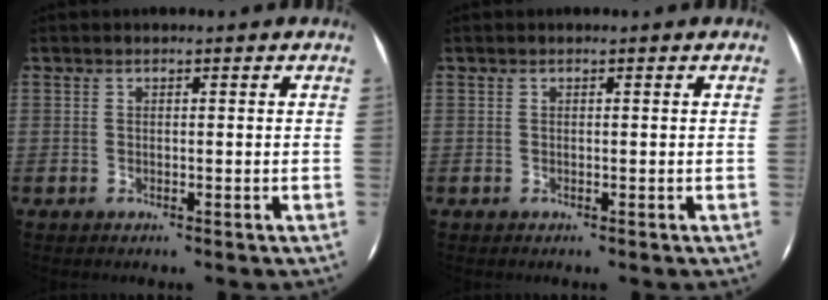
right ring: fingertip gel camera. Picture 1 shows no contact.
{"total": 0.0}